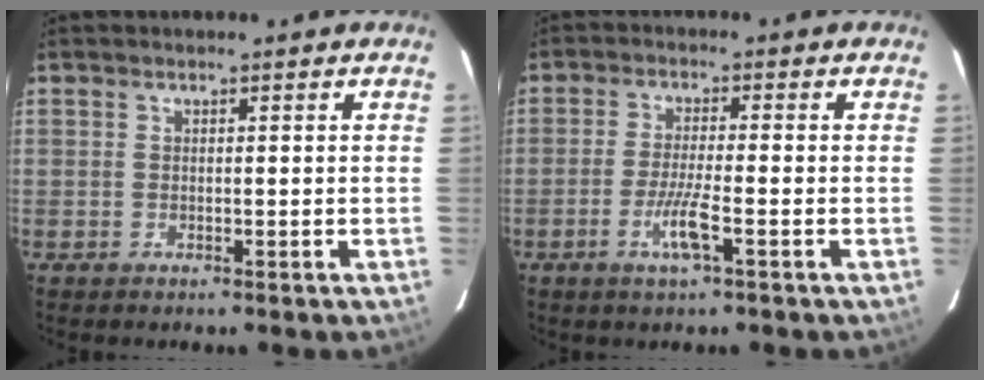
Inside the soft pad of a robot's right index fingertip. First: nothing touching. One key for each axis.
{"total": 4.8, "fx": -2.0, "fy": 0.0, "fz": 4.4, "tx": -0.085, "ty": -0.008, "tz": -0.040}